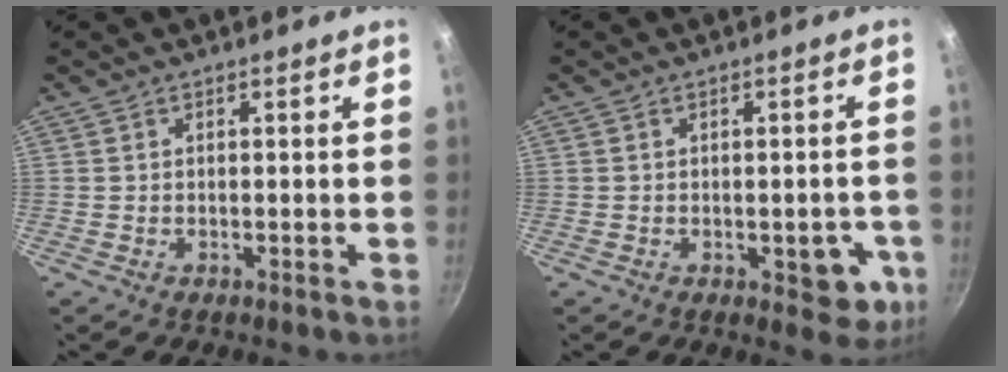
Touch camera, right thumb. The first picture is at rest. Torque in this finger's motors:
{"motor_torque": [0.80, 0.58, 0.85, -0.43, 0.03]}